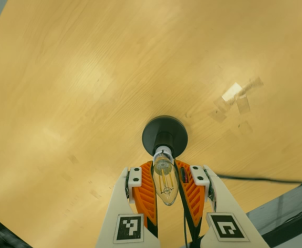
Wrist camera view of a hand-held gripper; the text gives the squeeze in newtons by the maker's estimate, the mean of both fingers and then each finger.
{"total": 19.8, "left": 18.4, "right": 21.2}